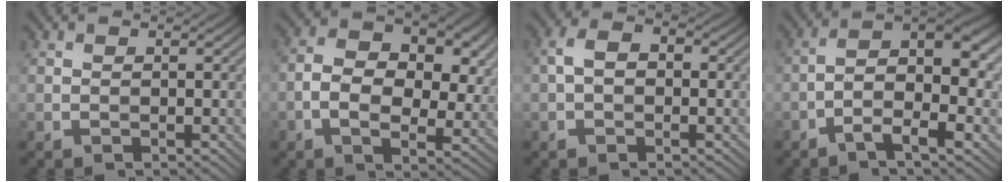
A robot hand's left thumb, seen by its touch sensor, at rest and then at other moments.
{"total": 10.9, "force": [0.6, 7.3, 8.0], "torque": [-0.147, -0.007, 0.008]}
{"total": 3.6, "force": [-0.4, 2.5, 2.6], "torque": [-0.053, 0.006, -0.013]}
{"total": 7.6, "force": [-3.0, 2.5, 6.5], "torque": [-0.103, 0.012, -0.062]}